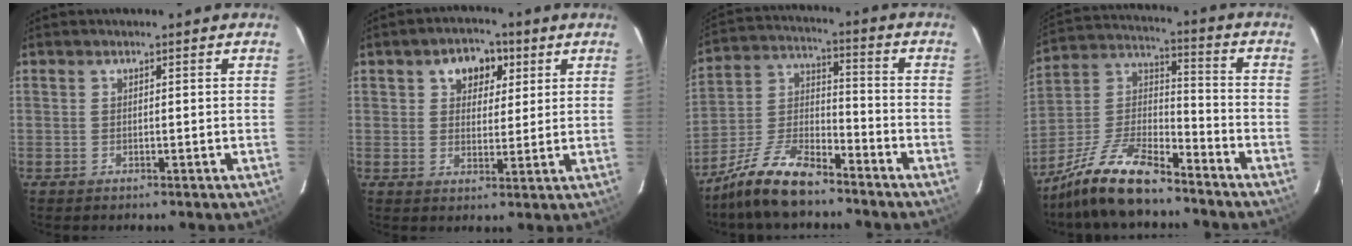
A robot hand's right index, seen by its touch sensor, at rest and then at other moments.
{"total": 6.9, "force": [3.1, 4.9, 3.7], "torque": [-0.056, 0.019, 0.049]}
{"total": 13.3, "force": [-10.1, 4.4, 7.4], "torque": [-0.166, 0.008, -0.193]}
{"total": 15.3, "force": [-11.7, 4.4, 8.9], "torque": [-0.193, 0.008, -0.221]}